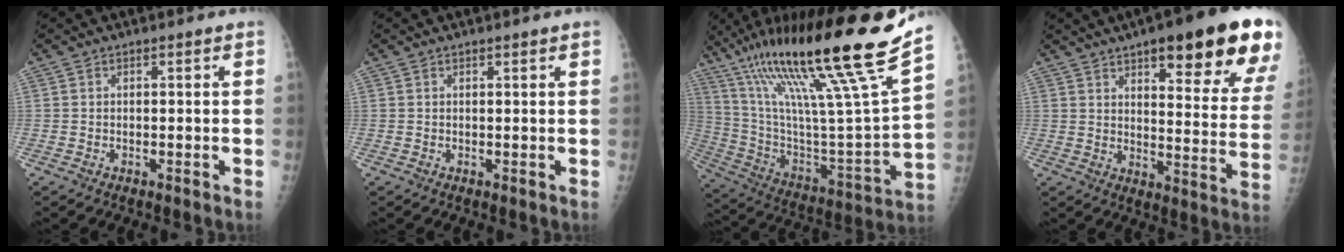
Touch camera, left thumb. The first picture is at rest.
{"total": 1.1, "force": [0.8, -0.2, 0.8], "torque": [-0.011, 0.000, 0.013]}
{"total": 32.2, "force": [21.7, 1.8, 23.8], "torque": [-0.395, -0.077, 0.376]}
{"total": 24.3, "force": [14.2, 6.0, 18.7], "torque": [-0.214, -0.048, 0.181]}